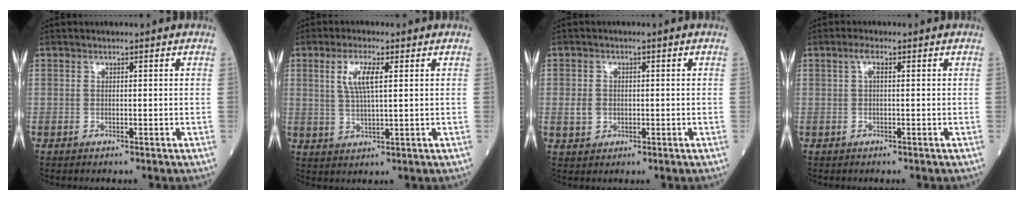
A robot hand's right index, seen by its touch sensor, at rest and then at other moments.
{"total": 5.3, "force": [1.9, 0.9, 4.9], "torque": [-0.104, 0.004, 0.042]}
{"total": 2.9, "force": [-0.1, 2.5, 1.4], "torque": [-0.024, 0.004, 0.009]}
{"total": 1.5, "force": [0.5, 0.3, 1.4], "torque": [-0.030, 0.007, 0.010]}